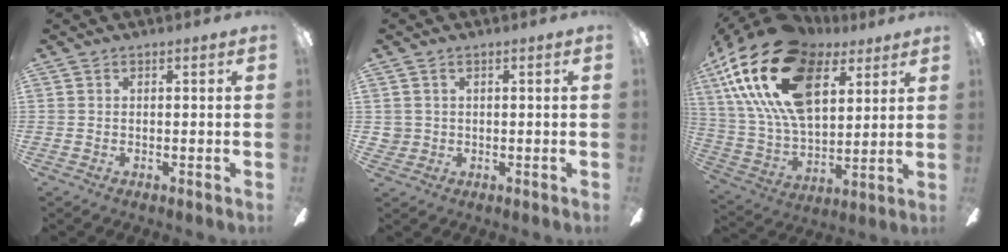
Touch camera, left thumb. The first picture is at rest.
{"total": 2.2, "force": [0.6, 2.1, 0.3], "torque": [-0.010, 0.004, 0.012]}
{"total": 27.3, "force": [13.4, 15.1, 18.4], "torque": [-0.381, -0.050, 0.234]}